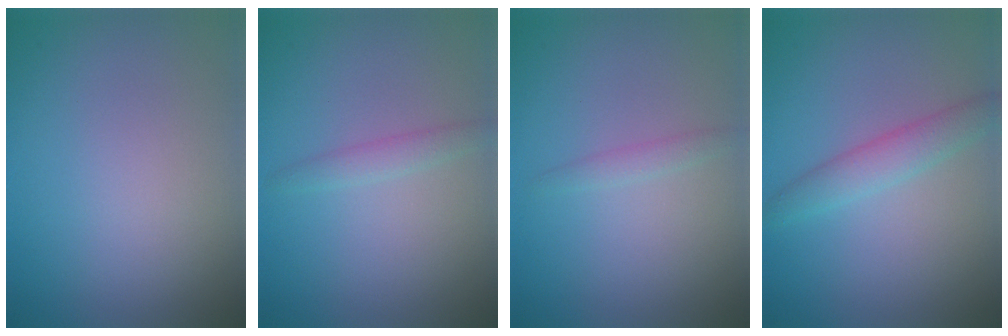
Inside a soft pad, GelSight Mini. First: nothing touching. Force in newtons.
{"total": 1.3, "press": 1.3, "slide": 0.1}
{"total": 0.5, "press": 0.5, "slide": 0.1}
{"total": 2.7, "press": 2.7, "slide": 0.0}